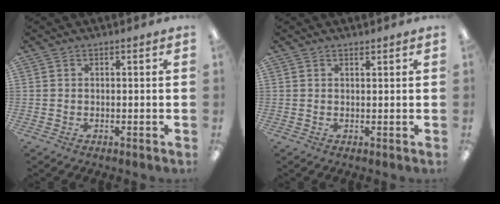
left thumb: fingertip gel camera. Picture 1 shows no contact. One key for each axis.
{"total": 0.9, "fx": 0.8, "fy": 0.2, "fz": 0.3, "tx": -0.007, "ty": 0.000, "tz": 0.015}